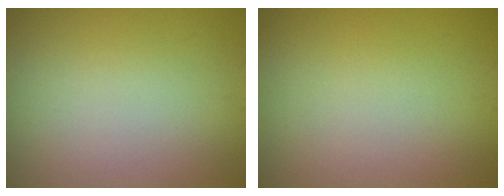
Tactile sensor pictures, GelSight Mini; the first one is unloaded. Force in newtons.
{"total": 0.0}